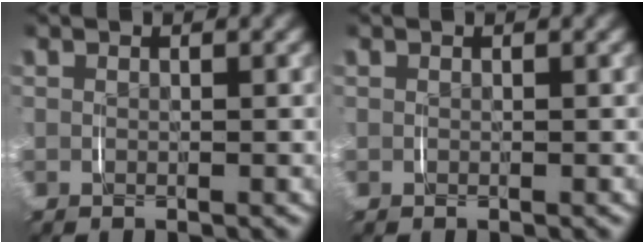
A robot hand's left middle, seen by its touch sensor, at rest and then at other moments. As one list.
[{"total": 0.0}]